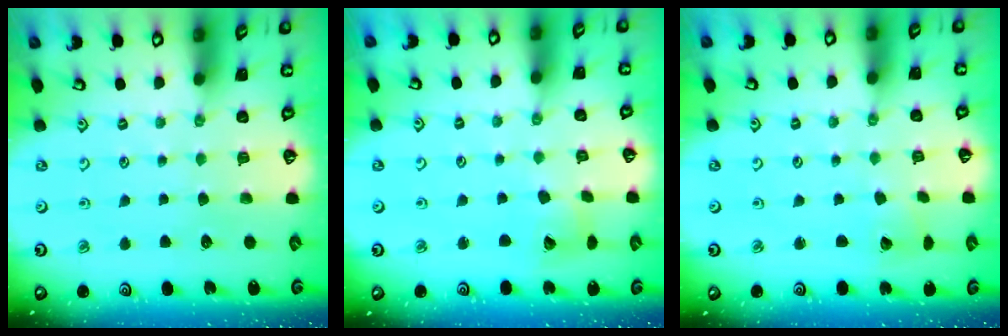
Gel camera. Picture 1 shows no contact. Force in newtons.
{"total": 7.1, "press": 7.0, "slide": 0.9}
{"total": 2.3, "press": 2.3, "slide": 0.3}